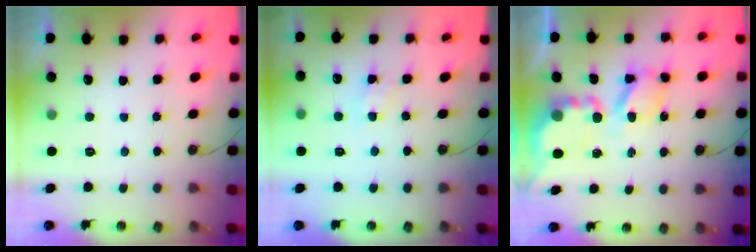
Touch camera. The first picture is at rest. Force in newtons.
{"total": 3.1, "press": 3.1, "slide": 0.5}
{"total": 7.3, "press": 7.2, "slide": 0.5}